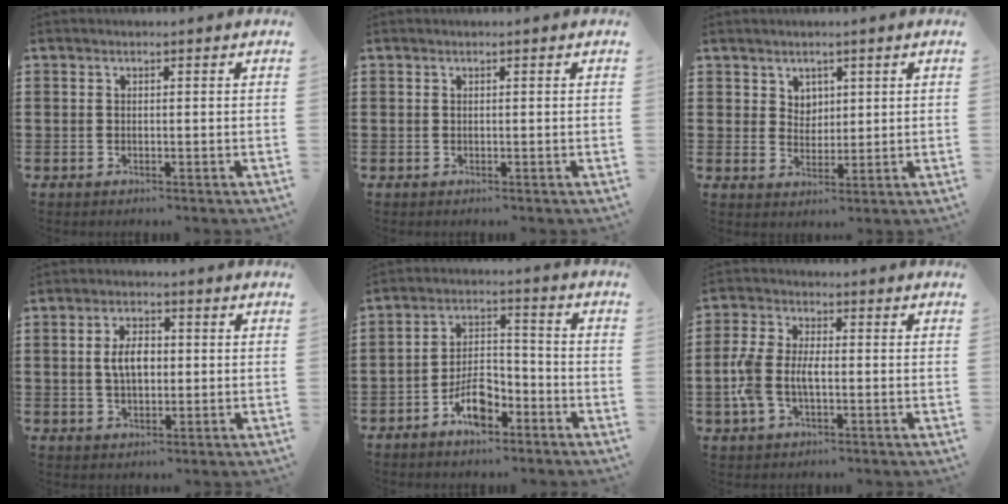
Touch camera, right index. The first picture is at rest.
{"total": 0.0}
{"total": 3.0, "force": [1.9, 2.3, 0.4], "torque": [-0.016, 0.011, 0.035]}
{"total": 5.0, "force": [0.2, 2.6, 4.2], "torque": [-0.084, 0.004, -0.003]}
{"total": 7.2, "force": [-4.5, 3.2, 4.7], "torque": [-0.091, 0.012, -0.083]}
{"total": 6.1, "force": [-1.0, 3.6, 4.9], "torque": [-0.130, -0.005, -0.029]}